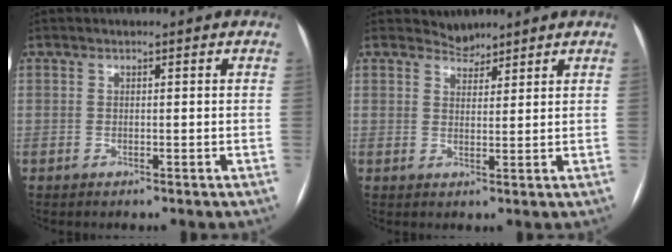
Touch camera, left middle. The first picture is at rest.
{"total": 2.2, "force": [2.1, 0.6, -0.4], "torque": [0.005, -0.001, 0.036]}